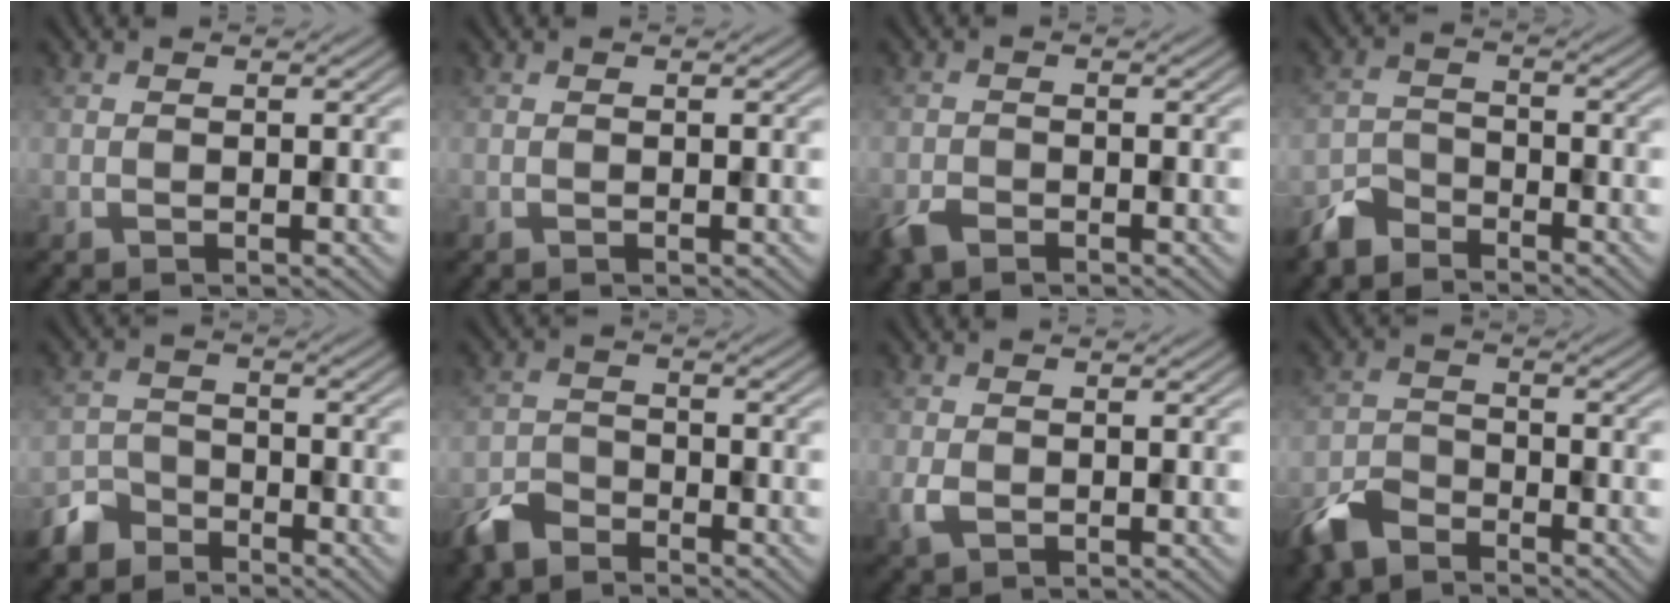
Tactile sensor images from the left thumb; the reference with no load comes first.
{"total": 0.0}
{"total": 2.8, "force": [-2.1, 1.3, 1.4], "torque": [-0.035, -0.009, -0.047]}
{"total": 4.2, "force": [-3.8, 1.5, 1.0], "torque": [-0.022, -0.002, -0.088]}
{"total": 4.8, "force": [-4.1, 2.3, 1.1], "torque": [-0.026, -0.003, -0.093]}
{"total": 4.6, "force": [-3.9, 1.9, 1.5], "torque": [-0.033, -0.007, -0.089]}
{"total": 1.9, "force": [-0.5, 1.2, 1.3], "torque": [-0.039, -0.005, -0.007]}
{"total": 5.7, "force": [-4.6, 2.4, 2.3], "torque": [-0.050, -0.008, -0.106]}